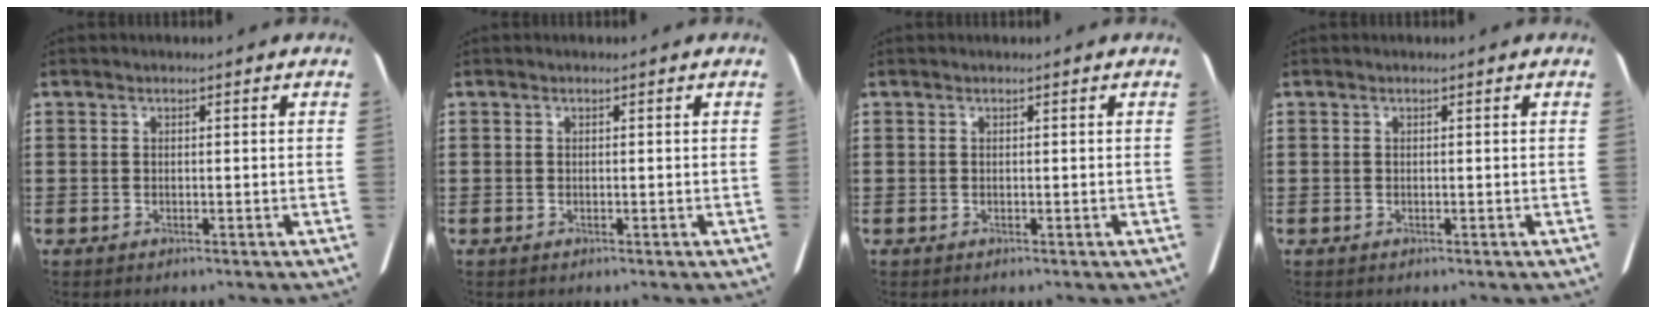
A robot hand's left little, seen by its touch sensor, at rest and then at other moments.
{"total": 0.0}
{"total": 0.0}
{"total": 0.0}